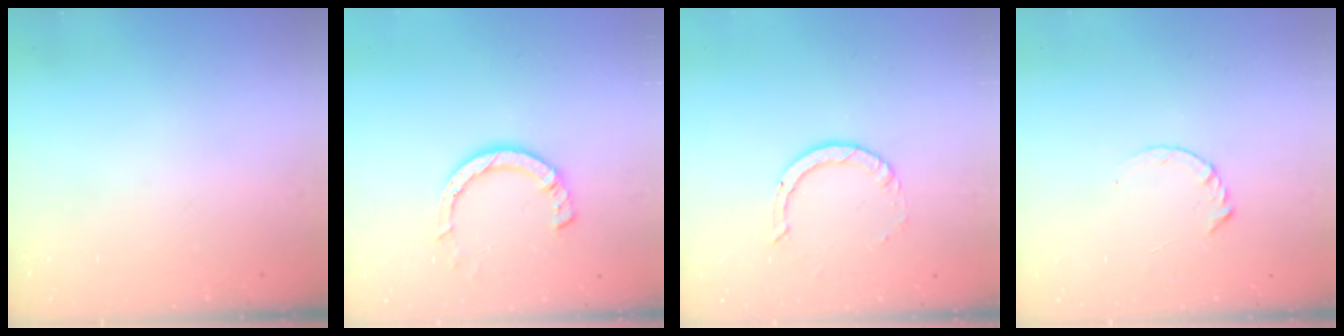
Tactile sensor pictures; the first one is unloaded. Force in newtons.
{"total": 8.0, "press": 7.9, "slide": 0.9}
{"total": 4.0, "press": 4.0, "slide": 0.3}
{"total": 3.7, "press": 3.6, "slide": 0.4}